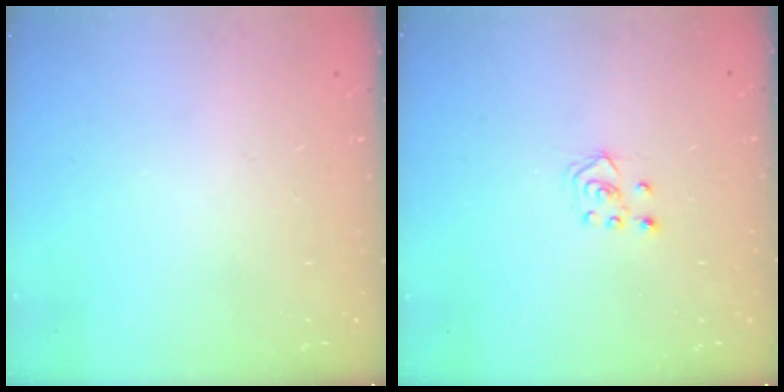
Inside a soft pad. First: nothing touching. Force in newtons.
{"total": 3.6, "press": 3.6, "slide": 0.4}